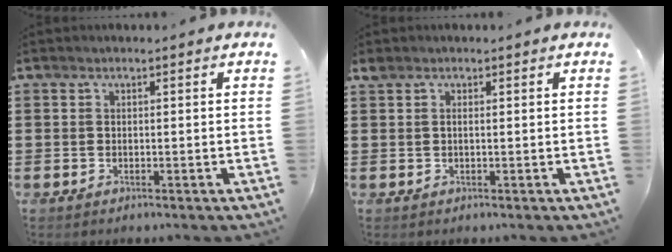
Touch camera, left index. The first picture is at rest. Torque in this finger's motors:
{"motor_torque": [-0.04, 0.04, -0.04, 0.01]}